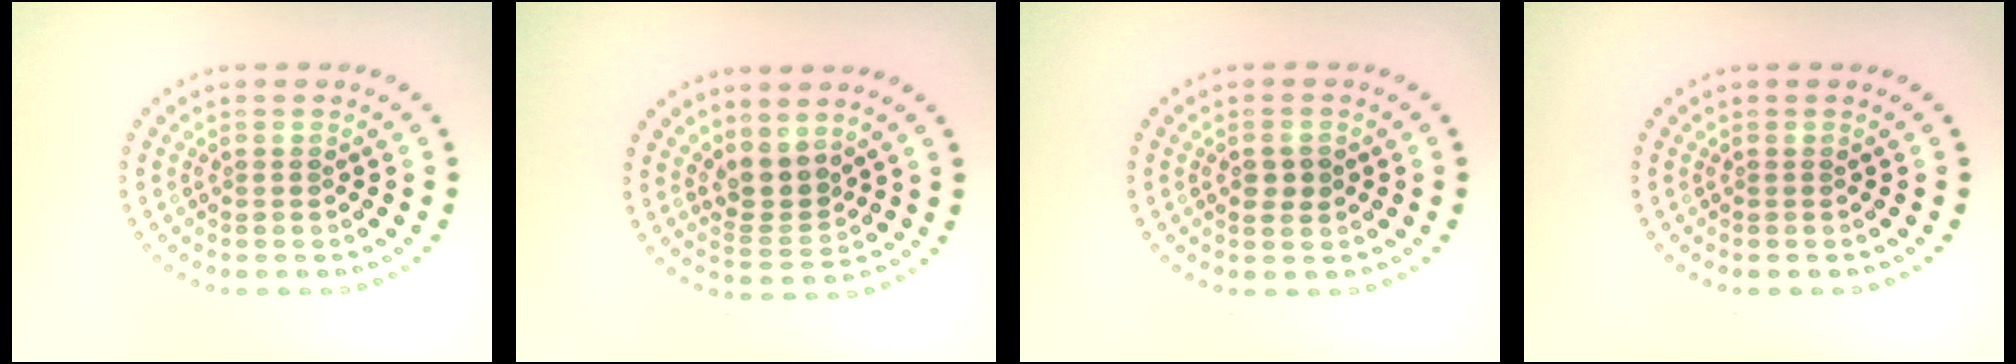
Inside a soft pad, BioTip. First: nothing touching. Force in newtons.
{"total": 2.8, "press": 2.1, "slide": 1.8}
{"total": 1.6, "press": 1.6, "slide": 0.1}
{"total": 0.0}